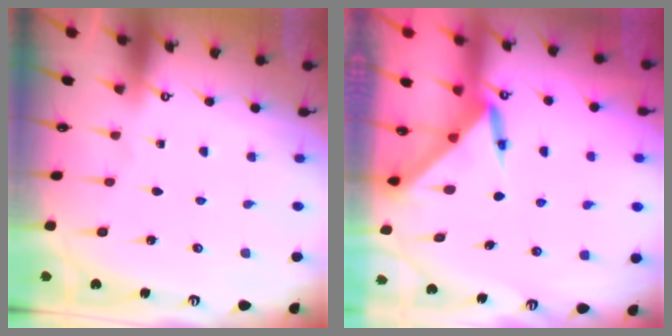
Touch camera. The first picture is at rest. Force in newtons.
{"total": 3.4, "press": 3.4, "slide": 0.1}